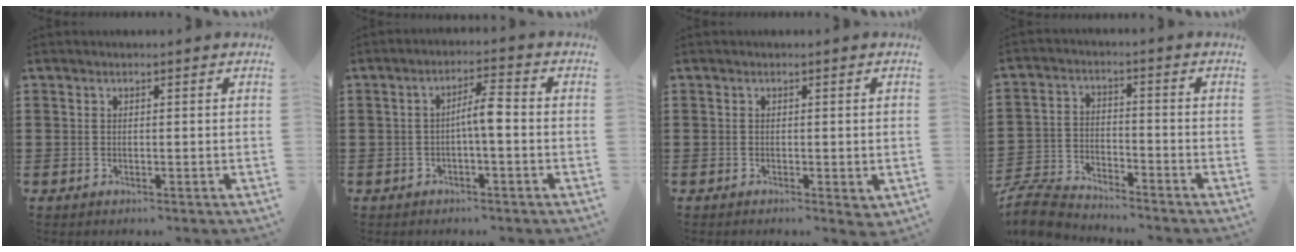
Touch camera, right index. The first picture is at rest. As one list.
[{"total": 4.2, "force": [-0.6, 0.7, 4.1], "torque": [-0.075, 0.007, -0.015]}, {"total": 0.6, "force": [-0.3, 0.3, 0.5], "torque": [-0.011, -0.002, -0.005]}, {"total": 6.4, "force": [-6.2, 1.0, 0.9], "torque": [-0.044, 0.004, -0.131]}]